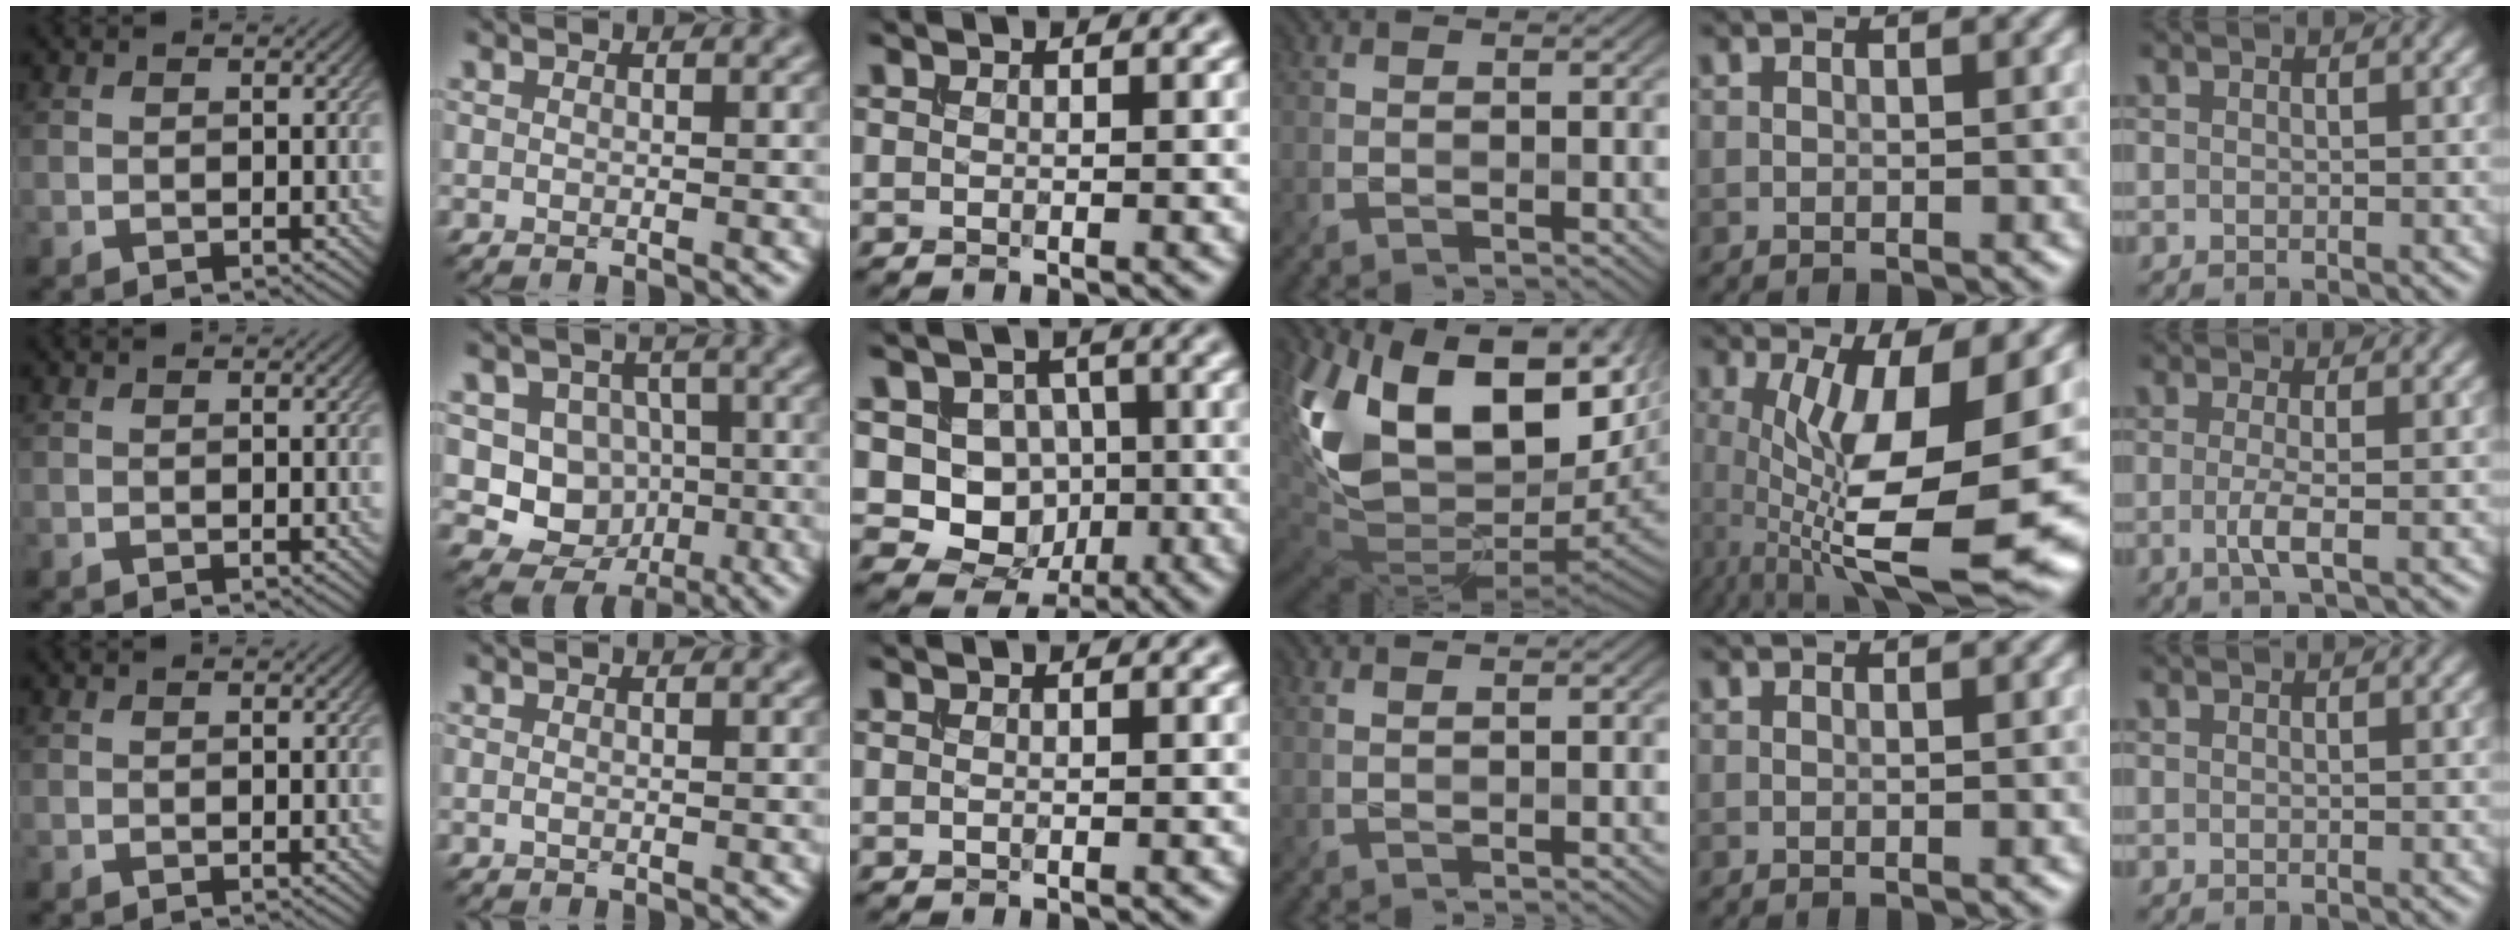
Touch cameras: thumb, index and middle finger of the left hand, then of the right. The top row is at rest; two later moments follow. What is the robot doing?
{"motion": "insert", "object": "drawer"}